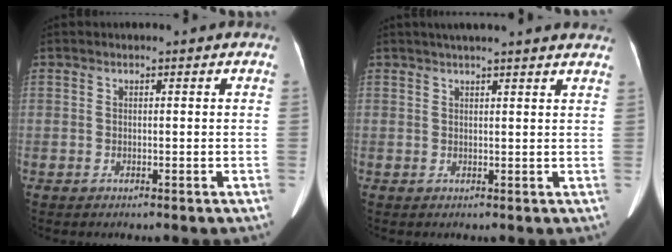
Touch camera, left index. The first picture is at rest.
{"total": 13.3, "force": [11.9, 1.0, 5.9], "torque": [-0.081, 0.034, 0.139]}